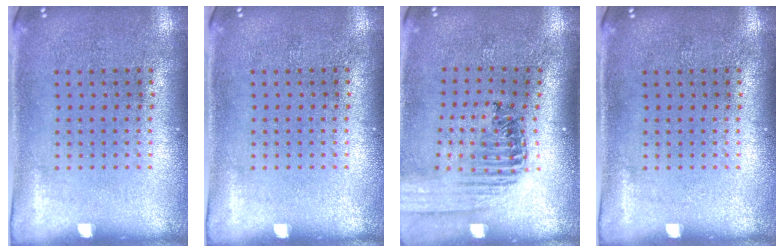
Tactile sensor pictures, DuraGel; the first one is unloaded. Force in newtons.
{"total": 0.0}
{"total": 1.3, "press": 1.3, "slide": 0.1}
{"total": 0.0}